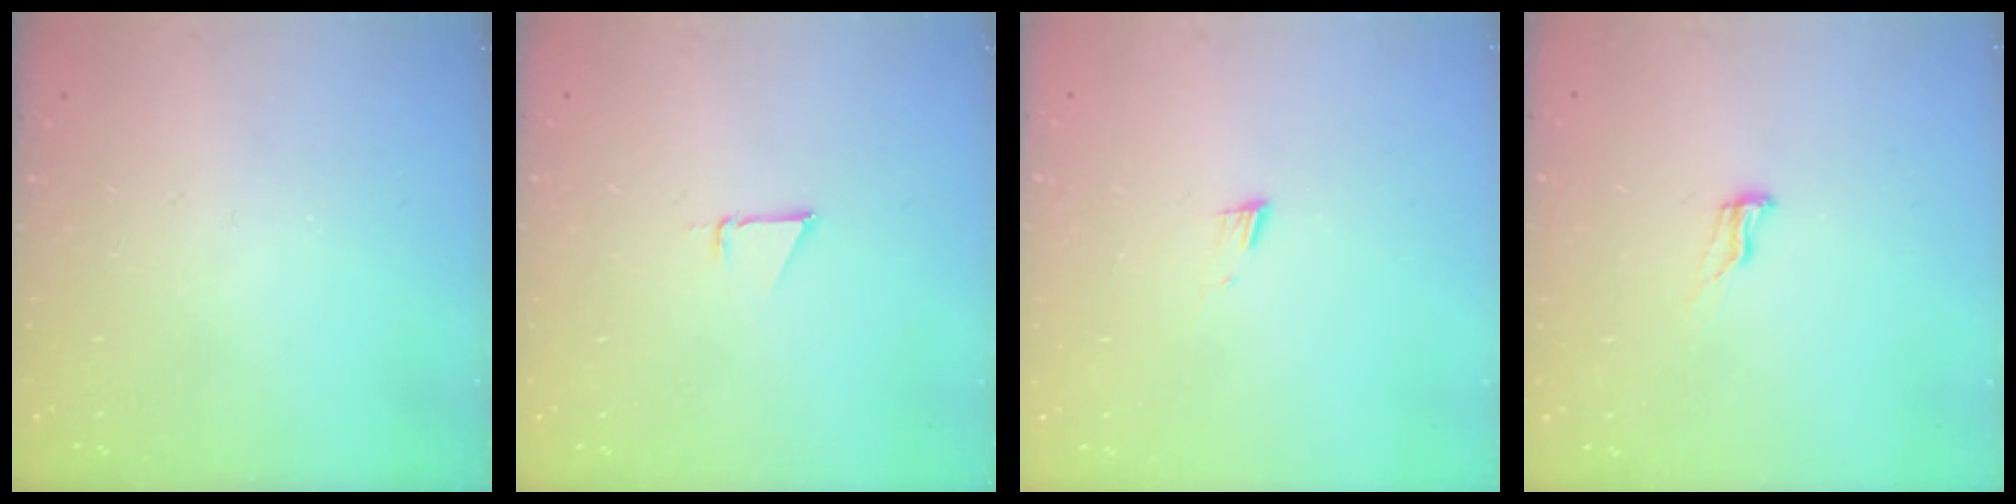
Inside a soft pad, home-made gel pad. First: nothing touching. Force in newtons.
{"total": 2.5, "press": 2.5, "slide": 0.1}
{"total": 4.9, "press": 4.9, "slide": 0.5}
{"total": 5.5, "press": 5.4, "slide": 0.5}